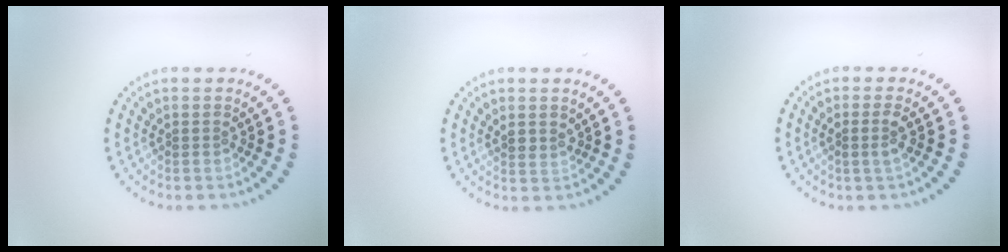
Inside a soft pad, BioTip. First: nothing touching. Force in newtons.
{"total": 1.1, "press": 0.9, "slide": 0.6}
{"total": 1.3, "press": 1.2, "slide": 0.6}